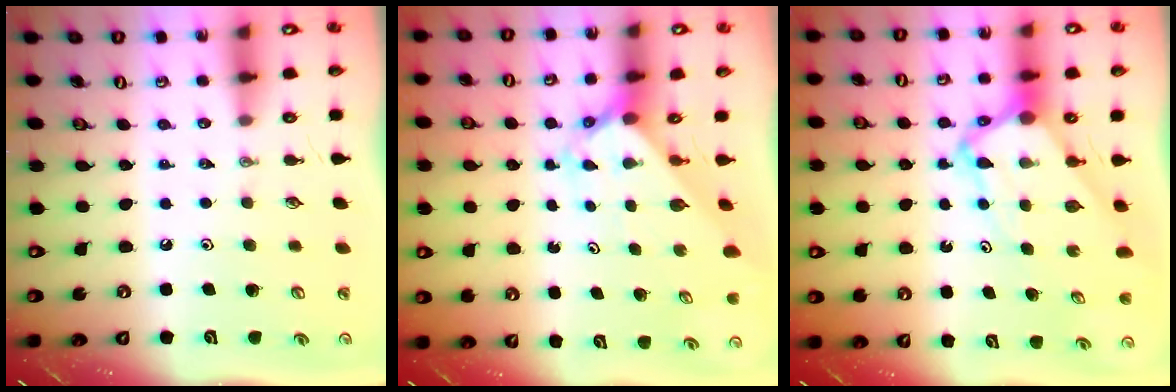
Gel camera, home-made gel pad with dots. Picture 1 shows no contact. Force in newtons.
{"total": 2.4, "press": 2.4, "slide": 0.2}
{"total": 7.0, "press": 7.0, "slide": 0.7}